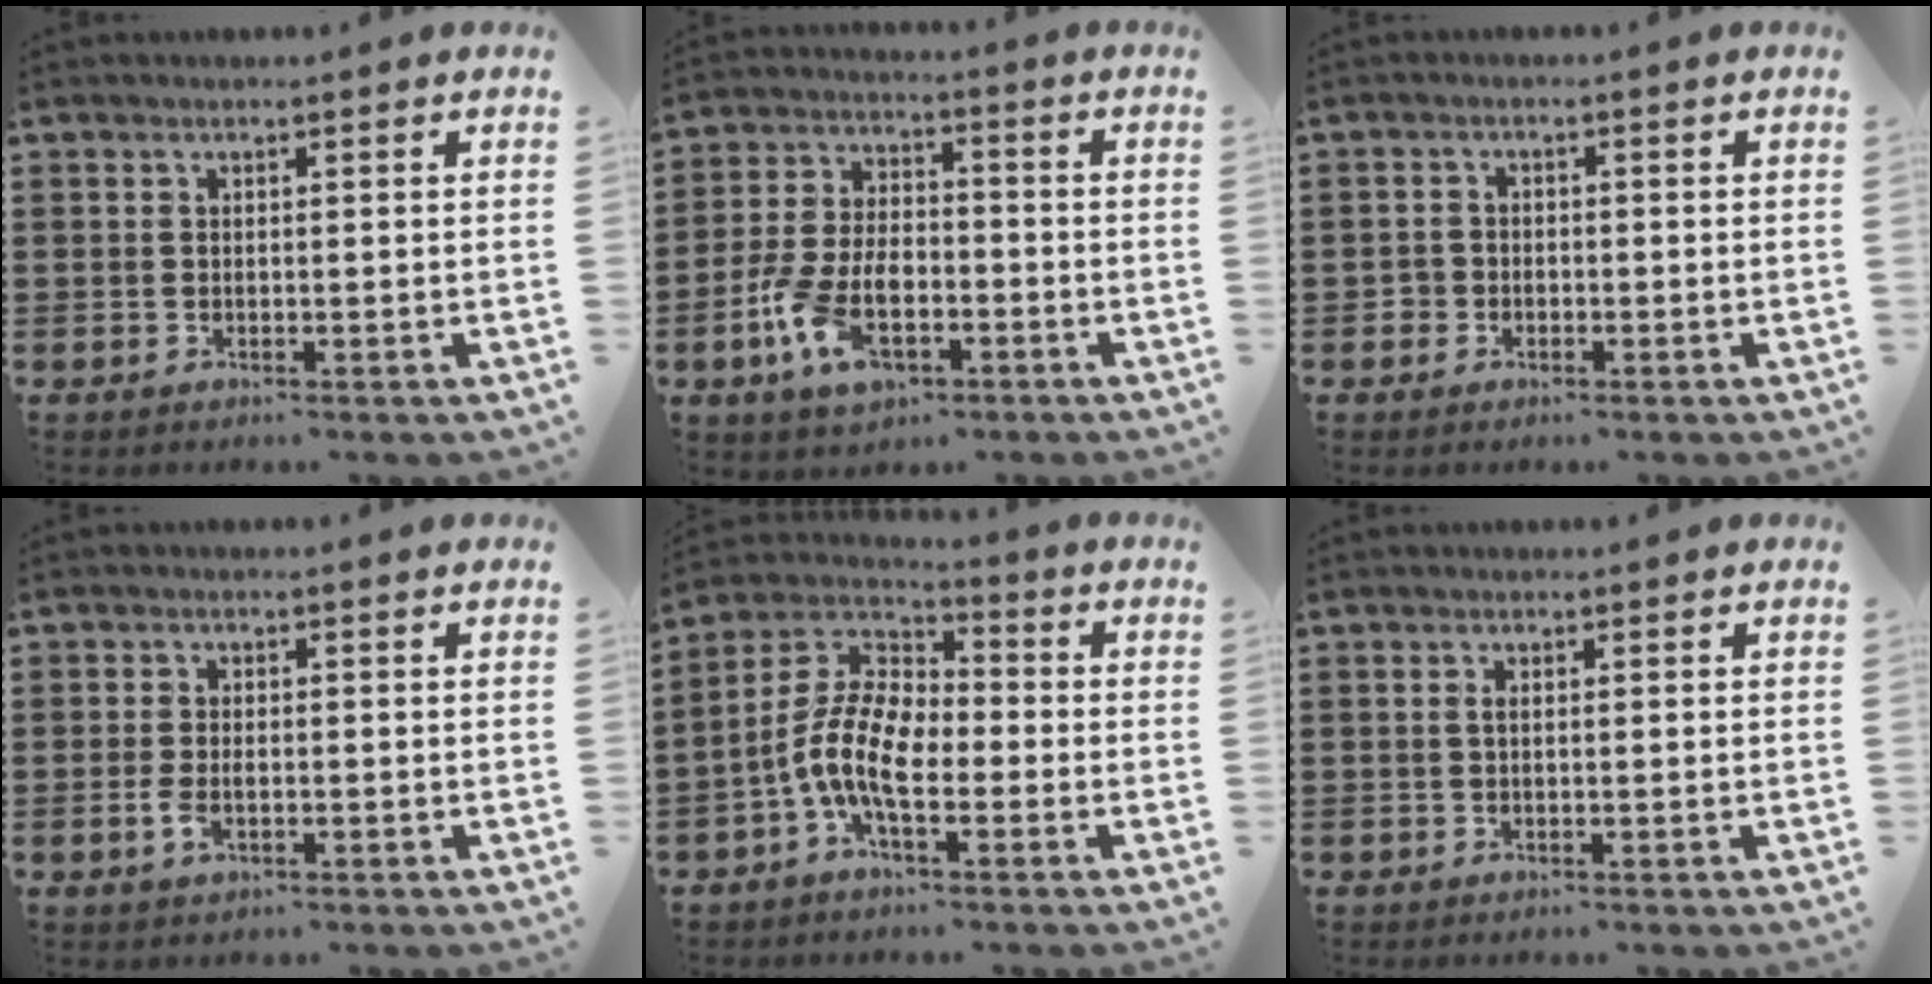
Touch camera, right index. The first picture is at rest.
{"total": 9.5, "force": [-3.6, 5.3, 7.0], "torque": [-0.165, 0.002, -0.070]}
{"total": 1.9, "force": [-1.0, 1.6, 0.3], "torque": [-0.011, 0.003, -0.022]}
{"total": 2.5, "force": [-0.6, 1.2, 2.1], "torque": [-0.054, -0.006, -0.015]}
{"total": 10.0, "force": [-3.4, 4.4, 8.3], "torque": [-0.206, -0.008, -0.071]}
{"total": 0.7, "force": [-0.1, 0.1, 0.7], "torque": [-0.015, -0.002, -0.001]}